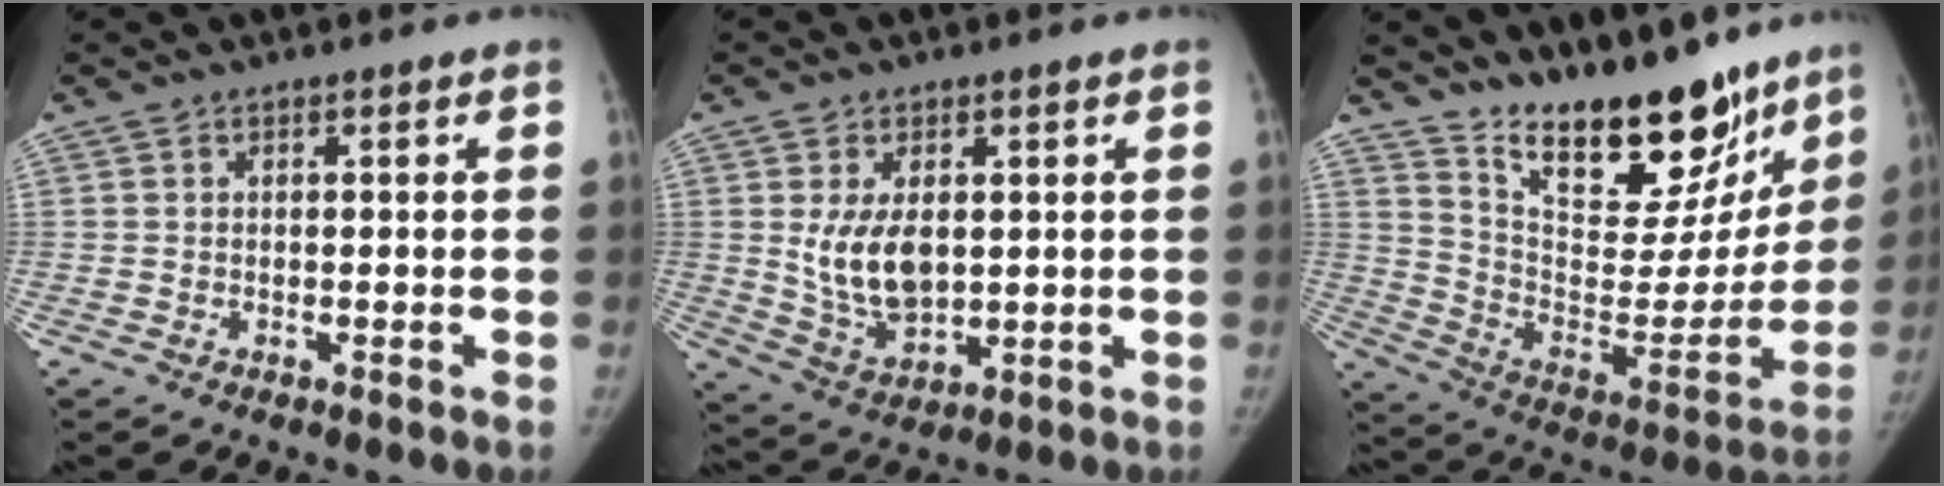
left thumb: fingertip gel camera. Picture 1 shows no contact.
{"total": 9.4, "force": [1.3, 5.8, 7.3], "torque": [-0.118, -0.017, 0.043]}
{"total": 25.3, "force": [19.1, 9.8, 13.4], "torque": [-0.160, -0.107, 0.303]}